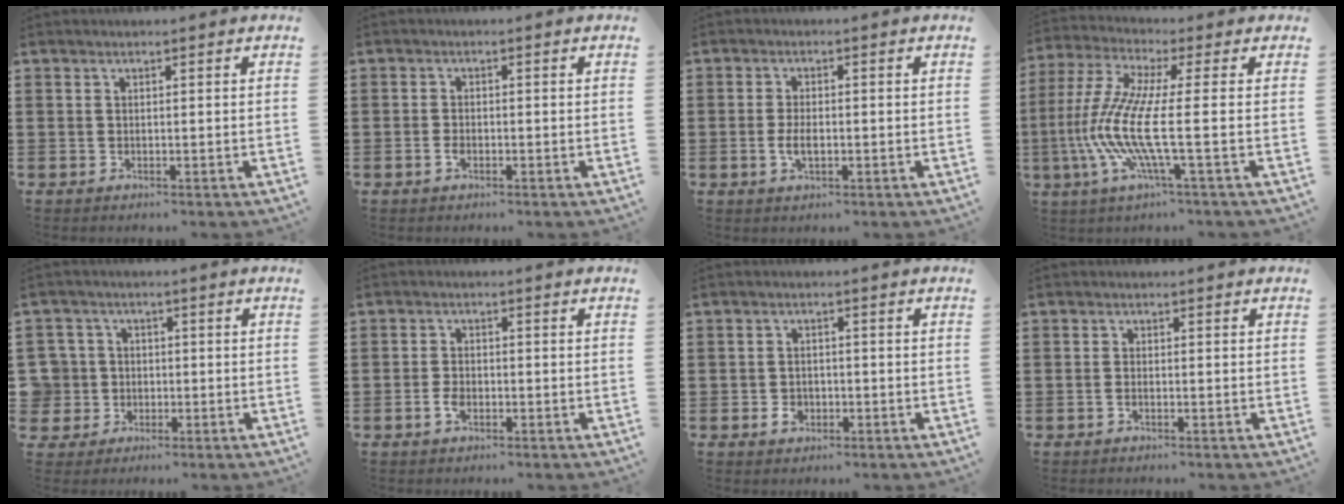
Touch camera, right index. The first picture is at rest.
{"total": 1.5, "force": [-0.7, 0.6, 1.2], "torque": [-0.032, -0.007, -0.013]}
{"total": 3.1, "force": [-0.5, 1.4, 2.7], "torque": [-0.056, -0.001, -0.010]}
{"total": 11.5, "force": [-2.4, 0.9, 11.2], "torque": [-0.273, -0.030, -0.063]}
{"total": 5.1, "force": [-0.6, 5.0, 0.8], "torque": [-0.060, 0.005, -0.017]}
{"total": 2.2, "force": [-0.9, 1.1, 1.6], "torque": [-0.040, -0.005, -0.018]}
{"total": 2.3, "force": [-0.9, 1.7, 1.3], "torque": [-0.027, -0.001, -0.018]}
{"total": 0.7, "force": [-0.5, 0.0, 0.6], "torque": [-0.014, -0.008, -0.006]}